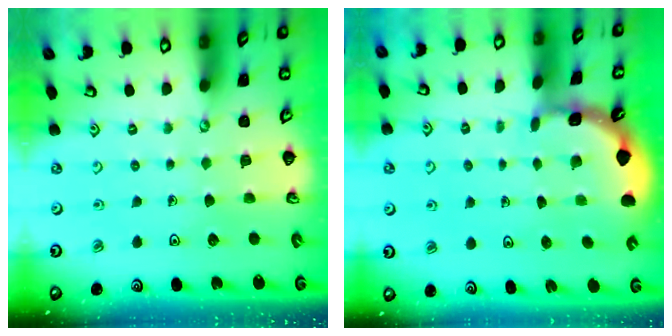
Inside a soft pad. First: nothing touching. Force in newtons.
{"total": 1.9, "press": 1.9, "slide": 0.1}